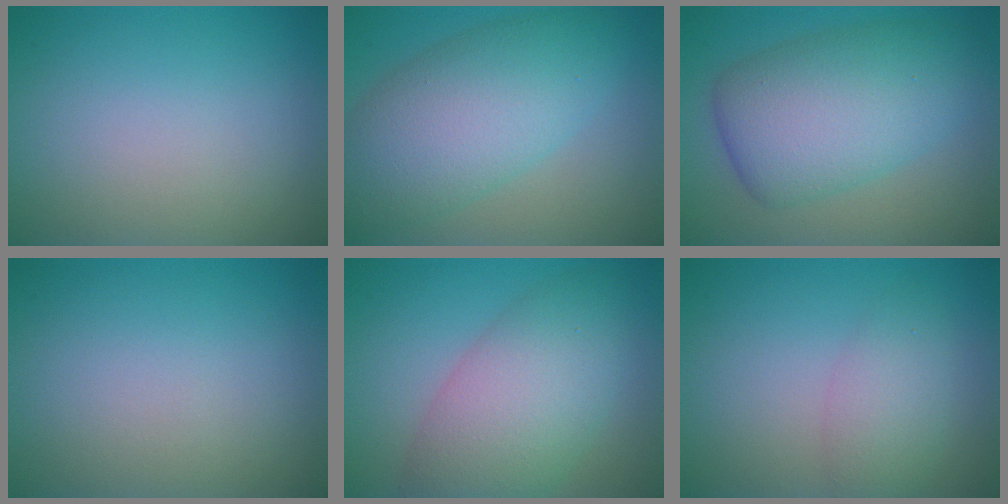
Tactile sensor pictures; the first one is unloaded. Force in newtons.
{"total": 8.7, "press": 8.7, "slide": 0.4}
{"total": 8.8, "press": 8.8, "slide": 0.2}
{"total": 0.0}
{"total": 7.5, "press": 7.5, "slide": 0.5}
{"total": 3.0, "press": 3.0, "slide": 0.0}